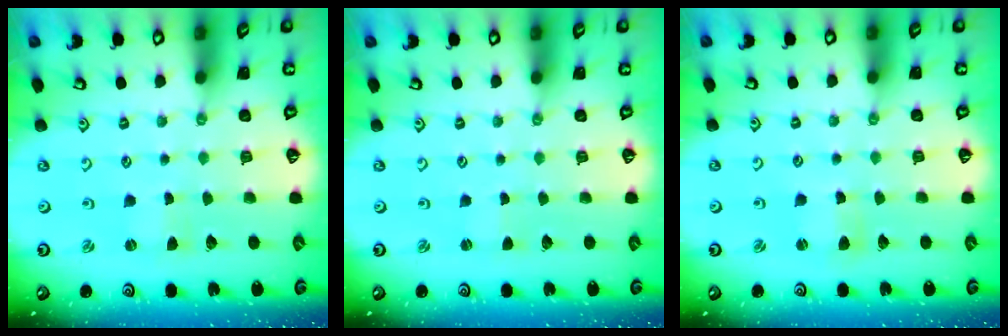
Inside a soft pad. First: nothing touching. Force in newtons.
{"total": 0.0}
{"total": 2.5, "press": 2.5, "slide": 0.3}